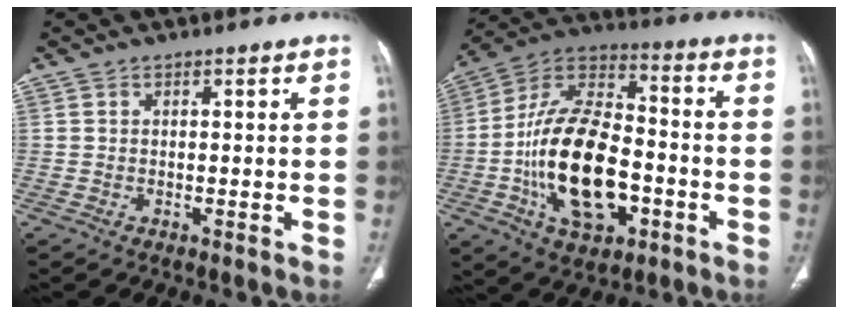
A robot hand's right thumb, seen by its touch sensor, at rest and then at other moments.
{"total": 22.2, "force": [-5.5, 12.2, 17.8], "torque": [-0.302, 0.031, -0.092]}